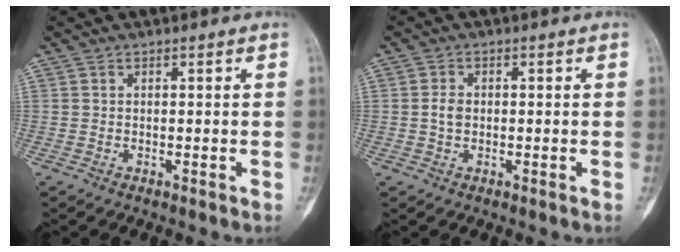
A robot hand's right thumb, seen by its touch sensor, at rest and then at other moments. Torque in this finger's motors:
{"motor_torque": [-0.41, 0.29, 0.25, -0.29, -0.04]}